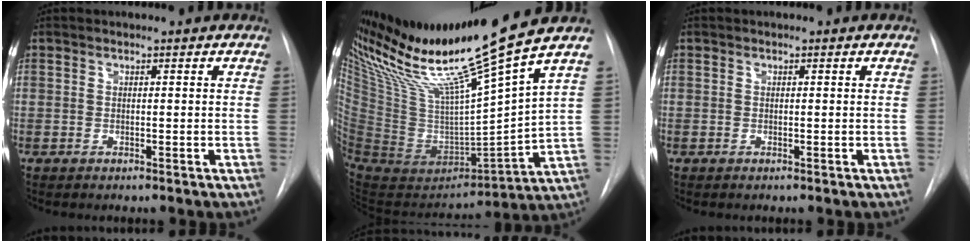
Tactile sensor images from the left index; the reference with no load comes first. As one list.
[{"total": 25.1, "force": [19.5, -1.5, 15.7], "torque": [-0.267, -0.040, 0.353]}, {"total": 0.0}]